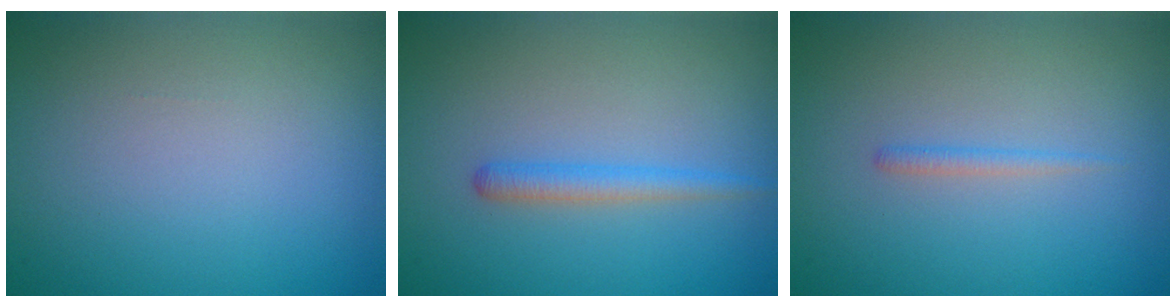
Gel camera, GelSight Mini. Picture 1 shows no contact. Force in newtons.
{"total": 1.7, "press": 1.7, "slide": 0.2}
{"total": 0.8, "press": 0.8, "slide": 0.1}